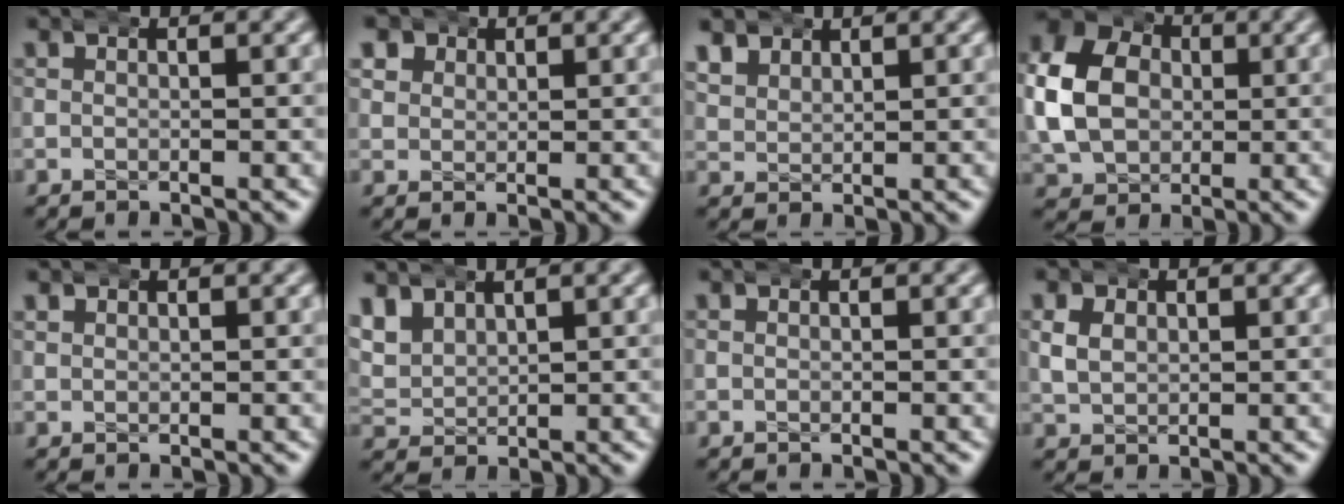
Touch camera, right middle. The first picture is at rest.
{"total": 3.5, "force": [1.6, 2.9, 1.1], "torque": [-0.025, -0.006, 0.028]}
{"total": 2.7, "force": [2.2, 1.5, 0.5], "torque": [-0.020, -0.001, 0.044]}
{"total": 12.1, "force": [1.6, 10.0, 6.5], "torque": [-0.132, 0.000, 0.019]}
{"total": 0.7, "force": [0.7, 0.1, -0.2], "torque": [0.007, 0.001, 0.014]}
{"total": 5.2, "force": [2.1, 4.3, 2.0], "torque": [-0.065, 0.002, 0.033]}
{"total": 0.0}
{"total": 3.0, "force": [0.5, 2.7, 1.1], "torque": [-0.028, -0.002, 0.012]}